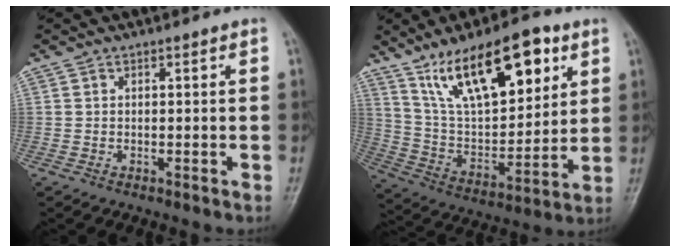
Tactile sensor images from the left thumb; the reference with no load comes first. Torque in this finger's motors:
{"motor_torque": [0.40, 0.62, 1.19, -1.58, 0.23]}